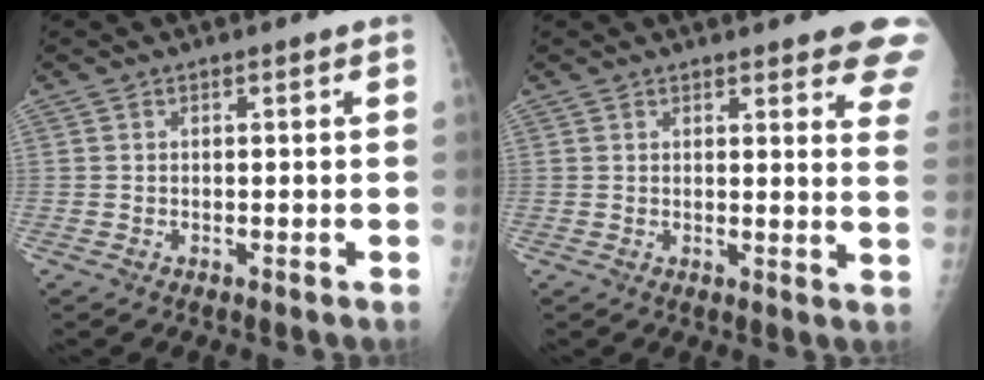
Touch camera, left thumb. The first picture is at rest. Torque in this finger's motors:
{"motor_torque": [4.03, 0.98, 1.59, -1.18, 0.30]}